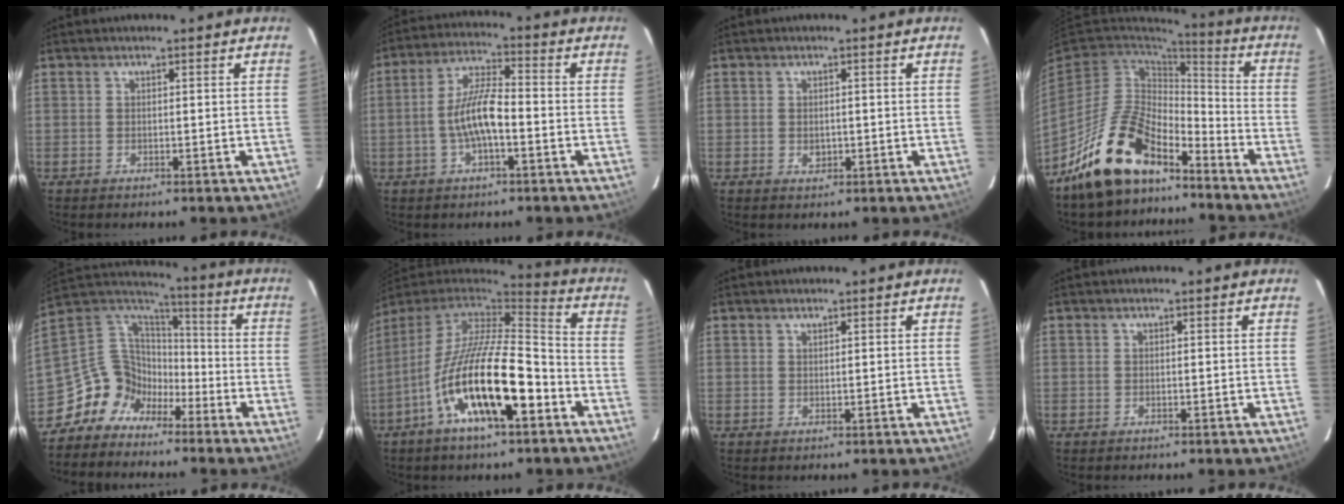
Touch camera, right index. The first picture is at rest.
{"total": 8.5, "force": [-2.3, 2.2, 7.9], "torque": [-0.161, 0.011, -0.043]}
{"total": 1.7, "force": [-0.3, 1.4, 1.0], "torque": [-0.014, 0.002, -0.003]}
{"total": 16.2, "force": [-11.9, 6.9, 8.5], "torque": [-0.179, 0.010, -0.210]}
{"total": 11.9, "force": [-8.4, 8.0, 2.9], "torque": [-0.077, 0.038, -0.166]}
{"total": 19.9, "force": [-8.6, 5.8, 17.0], "torque": [-0.306, -0.020, -0.158]}
{"total": 0.6, "force": [0.5, 0.1, 0.2], "torque": [-0.003, 0.001, 0.010]}
{"total": 0.0}